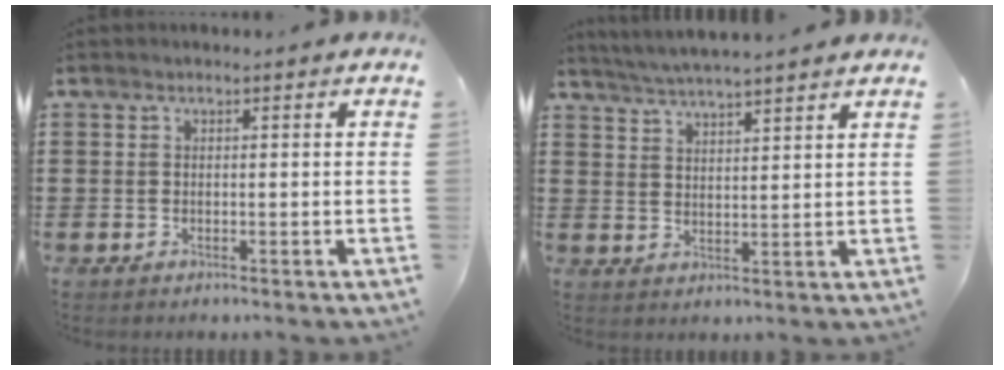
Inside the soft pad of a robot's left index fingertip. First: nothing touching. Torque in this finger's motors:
{"motor_torque": [1.52, -0.62, 0.19, 0.01]}